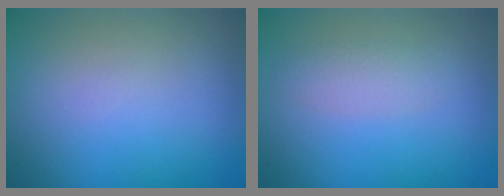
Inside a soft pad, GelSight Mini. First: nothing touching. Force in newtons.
{"total": 1.7, "press": 1.7, "slide": 0.1}